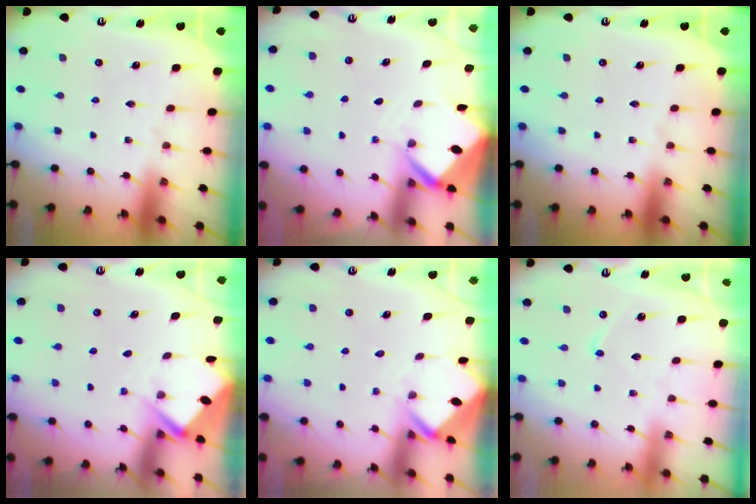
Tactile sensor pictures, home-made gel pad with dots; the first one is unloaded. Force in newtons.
{"total": 4.2, "press": 4.2, "slide": 0.2}
{"total": 0.0}
{"total": 2.7, "press": 2.7, "slide": 0.3}
{"total": 2.8, "press": 2.8, "slide": 0.2}
{"total": 4.7, "press": 4.6, "slide": 0.4}